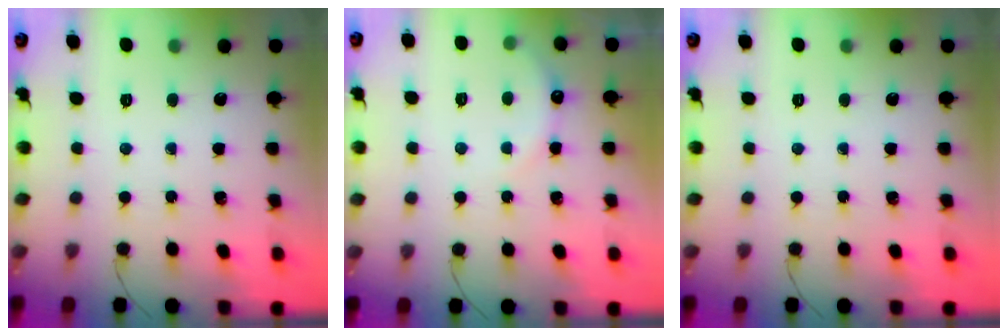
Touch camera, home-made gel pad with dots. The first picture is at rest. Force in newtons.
{"total": 5.8, "press": 5.6, "slide": 1.4}
{"total": 0.0}